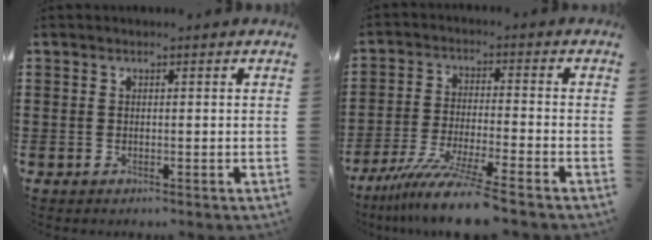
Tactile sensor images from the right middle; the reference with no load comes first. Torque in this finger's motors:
{"motor_torque": [1.22, 0.22, 0.58, 0.21]}